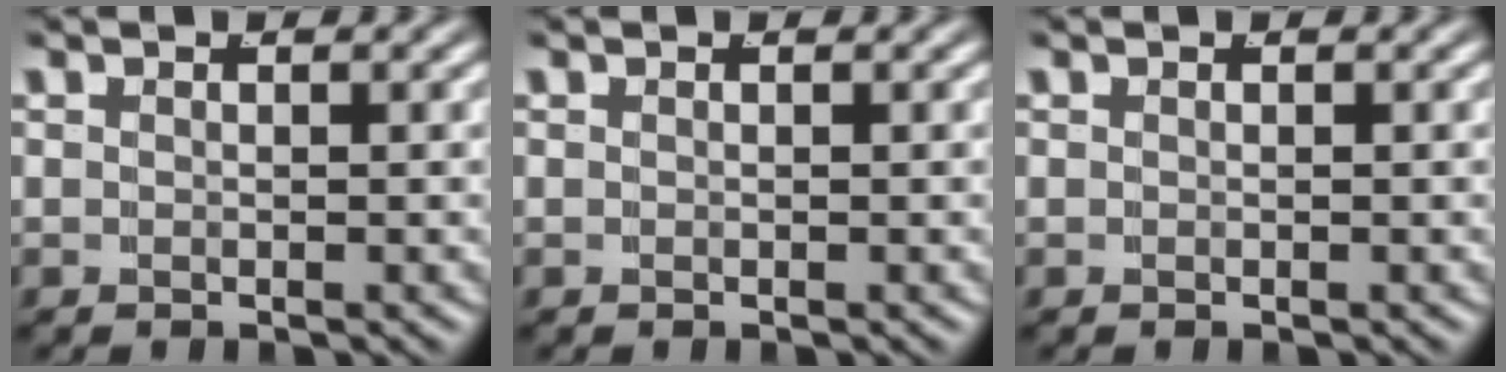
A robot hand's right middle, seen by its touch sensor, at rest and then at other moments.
{"total": 0.0}
{"total": 0.0}